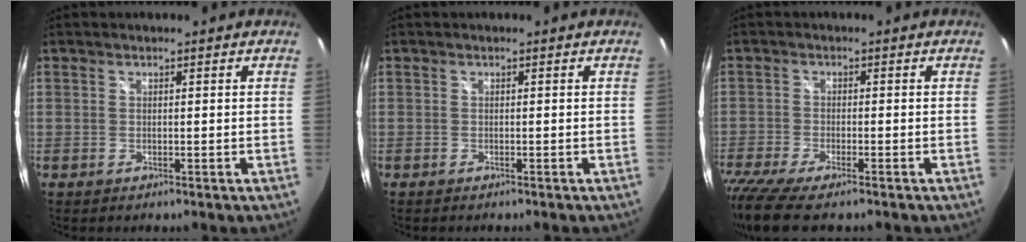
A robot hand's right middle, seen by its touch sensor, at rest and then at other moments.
{"total": 0.7, "force": [-0.7, 0.1, 0.3], "torque": [-0.005, -0.003, -0.011]}
{"total": 10.1, "force": [-8.0, 1.8, 5.9], "torque": [-0.146, -0.049, -0.145]}